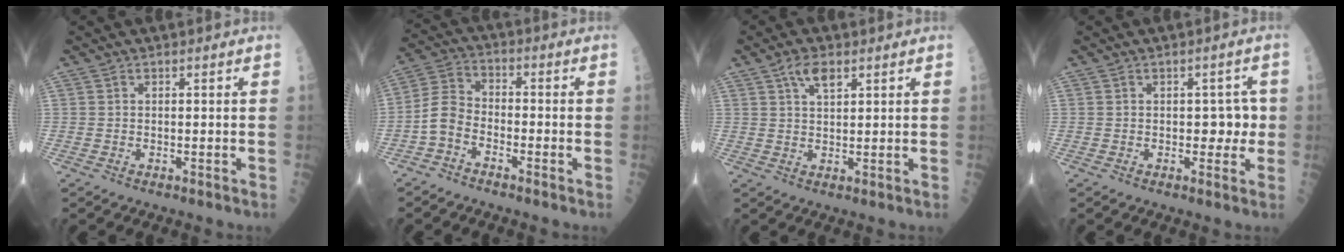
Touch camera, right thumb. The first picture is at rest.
{"total": 6.1, "force": [-3.0, 3.7, 3.8], "torque": [-0.072, 0.033, -0.074]}
{"total": 4.2, "force": [2.4, 1.8, 3.0], "torque": [-0.046, -0.004, 0.046]}
{"total": 3.7, "force": [-0.1, 2.5, 2.7], "torque": [-0.002, 0.005, -0.005]}